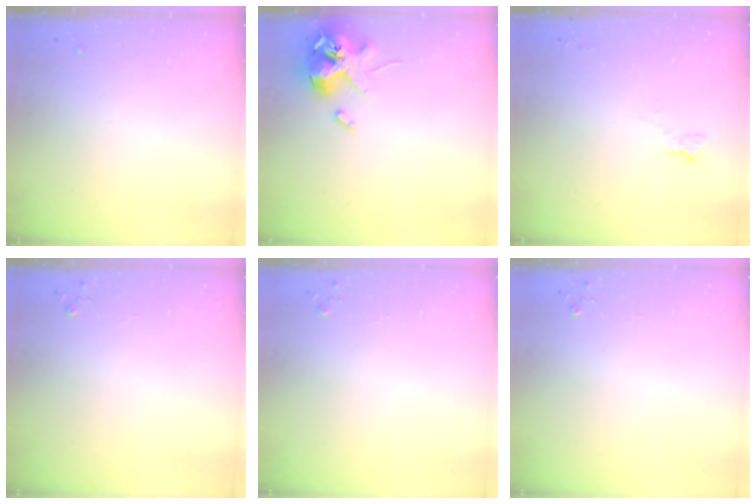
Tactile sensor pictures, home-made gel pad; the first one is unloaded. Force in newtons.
{"total": 13.6, "press": 13.5, "slide": 1.9}
{"total": 3.8, "press": 3.7, "slide": 0.5}
{"total": 2.7, "press": 2.7, "slide": 0.3}
{"total": 2.7, "press": 2.7, "slide": 0.3}
{"total": 2.7, "press": 2.7, "slide": 0.3}